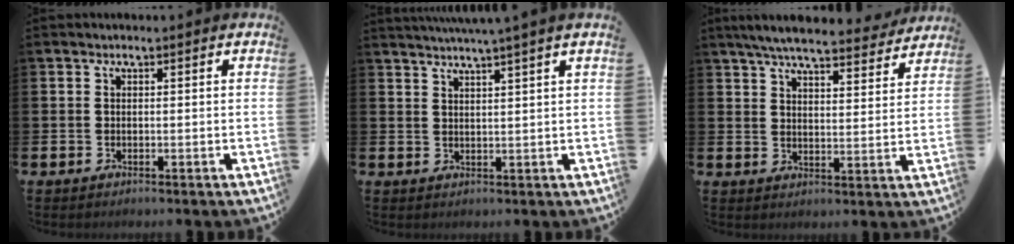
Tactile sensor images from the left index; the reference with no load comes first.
{"total": 3.1, "force": [2.7, -1.3, 0.7], "torque": [-0.024, -0.009, 0.050]}
{"total": 6.5, "force": [6.1, 0.8, 2.1], "torque": [-0.053, -0.035, 0.106]}